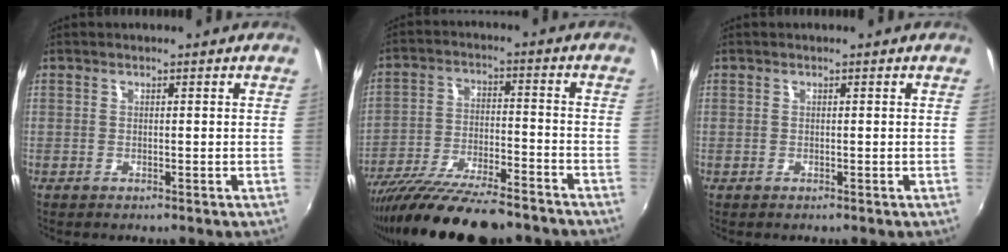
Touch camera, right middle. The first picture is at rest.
{"total": 19.7, "force": [-16.5, 3.7, 10.0], "torque": [-0.193, -0.044, -0.265]}
{"total": 0.0}